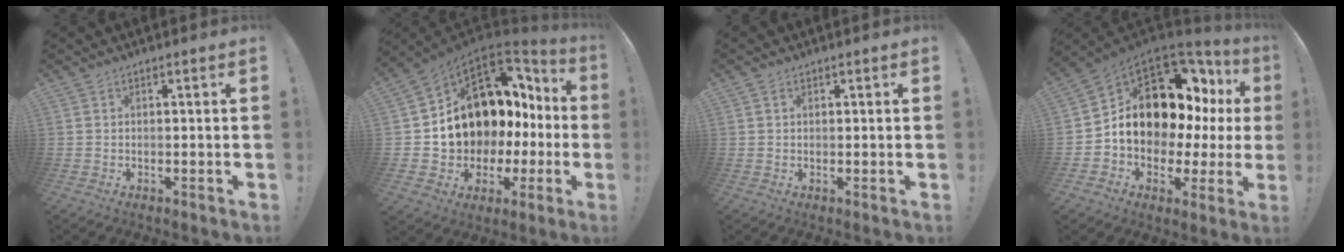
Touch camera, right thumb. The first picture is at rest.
{"total": 14.4, "force": [5.0, 10.8, 8.1], "torque": [-0.113, -0.050, 0.125]}
{"total": 1.0, "force": [0.7, 0.7, 0.4], "torque": [-0.001, -0.001, 0.011]}
{"total": 14.9, "force": [4.3, 10.1, 10.1], "torque": [-0.140, -0.039, 0.096]}